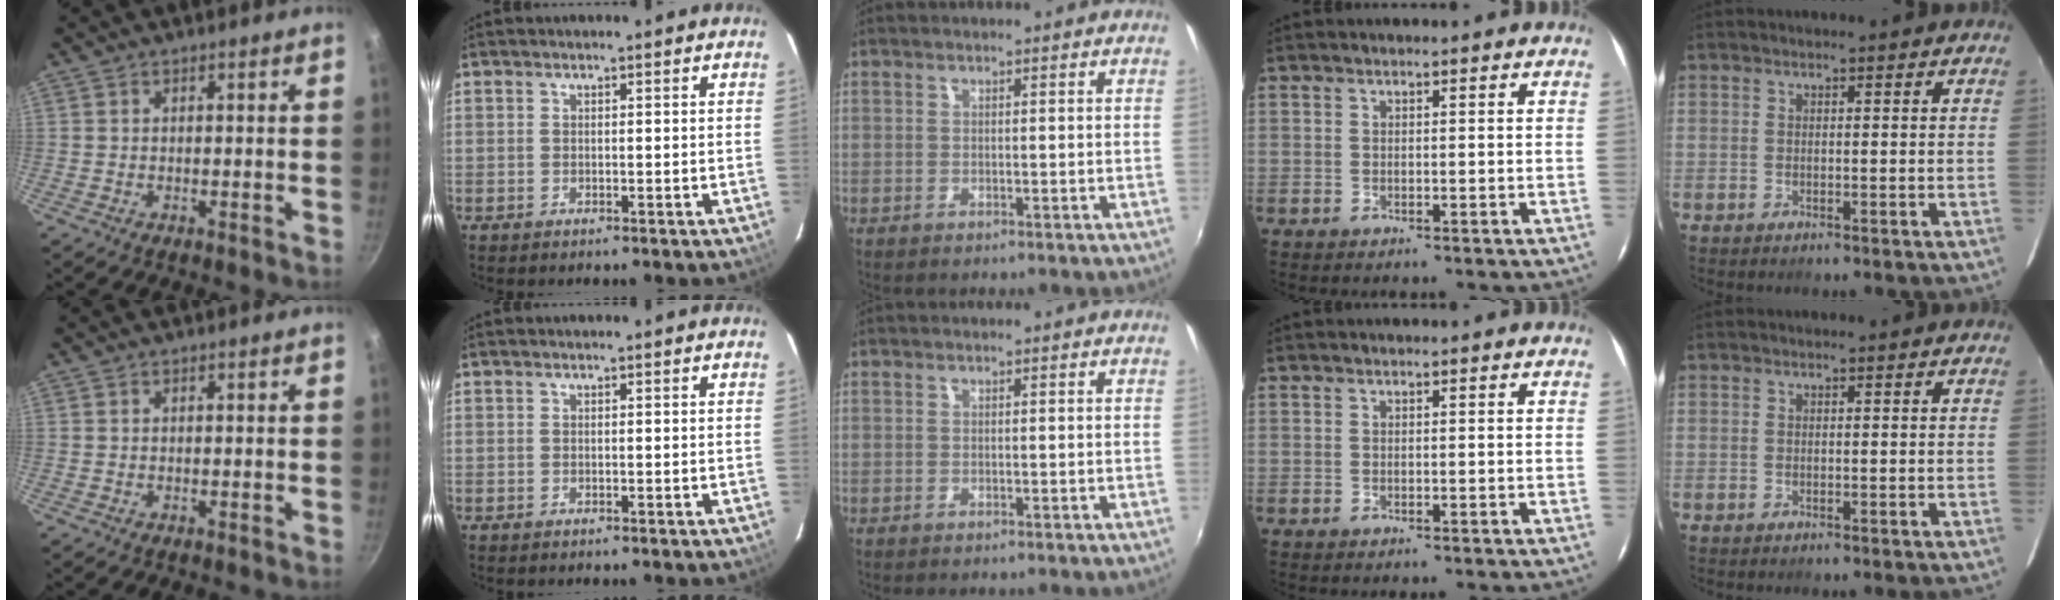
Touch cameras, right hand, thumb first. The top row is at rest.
{}